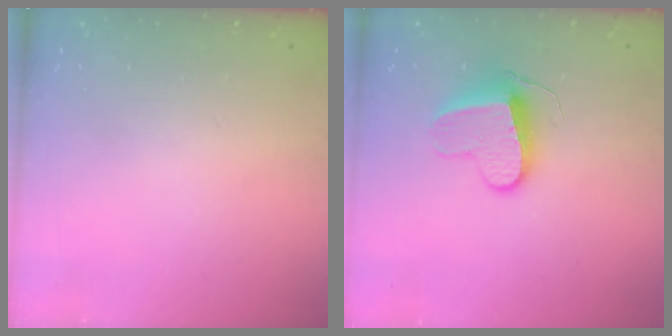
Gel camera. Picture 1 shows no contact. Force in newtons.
{"total": 10.0, "press": 10.0, "slide": 0.6}